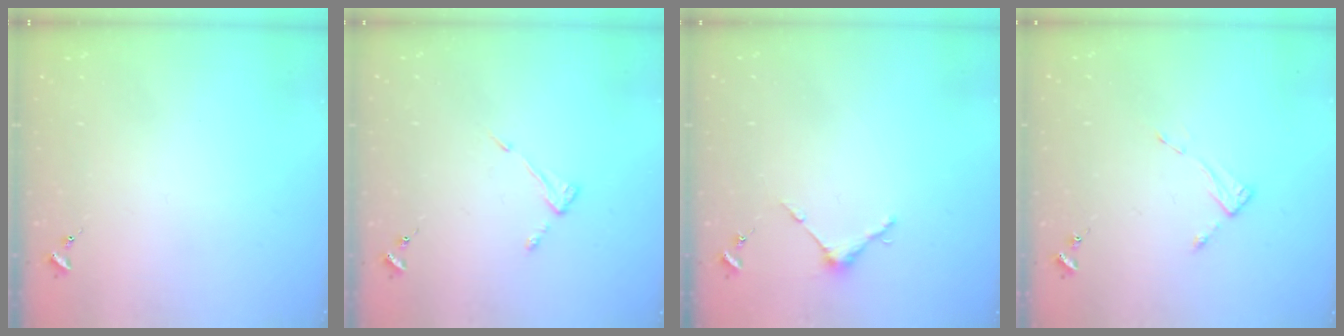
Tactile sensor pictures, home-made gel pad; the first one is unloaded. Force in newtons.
{"total": 4.4, "press": 4.3, "slide": 0.7}
{"total": 4.0, "press": 4.0, "slide": 0.4}
{"total": 2.6, "press": 2.6, "slide": 0.3}